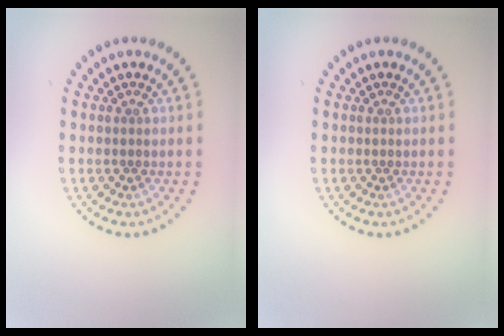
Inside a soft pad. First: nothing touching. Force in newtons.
{"total": 0.0}